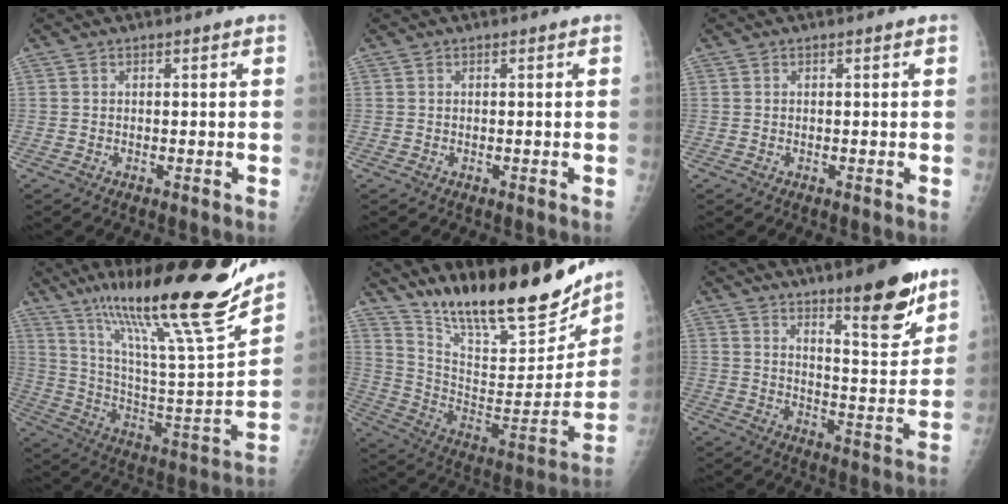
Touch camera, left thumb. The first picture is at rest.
{"total": 0.0}
{"total": 0.0}
{"total": 27.8, "force": [19.9, 2.7, 19.2], "torque": [-0.295, -0.078, 0.337]}
{"total": 24.5, "force": [20.1, 6.0, 12.6], "torque": [-0.168, -0.104, 0.329]}
{"total": 14.4, "force": [9.7, 3.2, 10.1], "torque": [-0.120, -0.073, 0.152]}